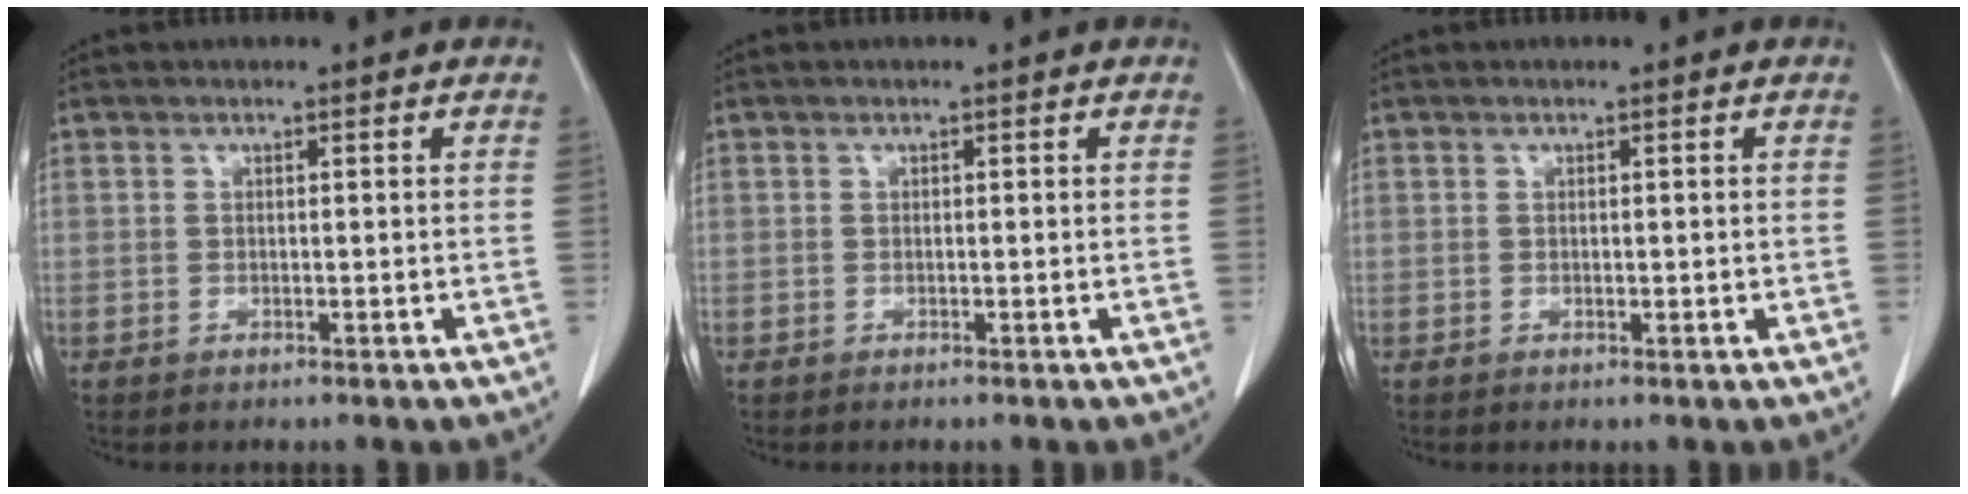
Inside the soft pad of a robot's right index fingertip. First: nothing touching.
{"total": 0.0}
{"total": 0.5, "force": [0.1, 0.4, 0.3], "torque": [-0.004, -0.001, 0.003]}